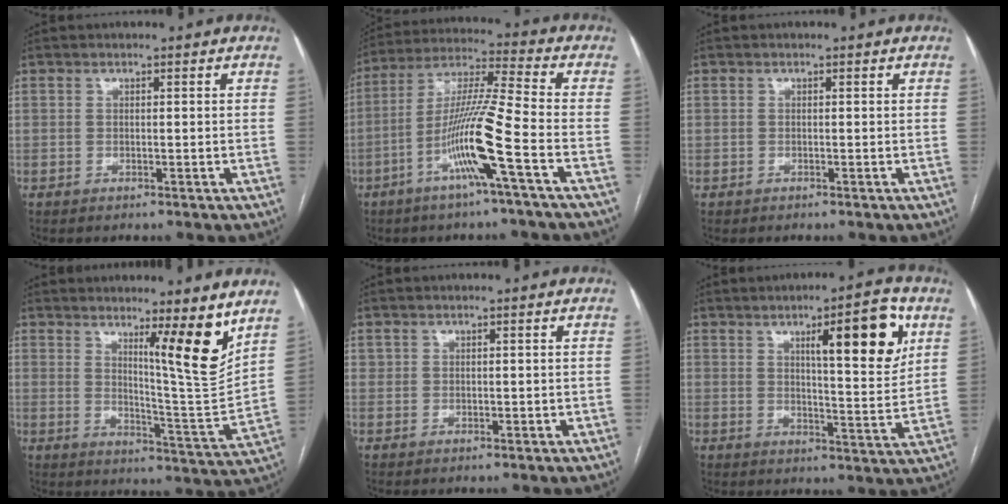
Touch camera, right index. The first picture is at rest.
{"total": 12.7, "force": [-5.1, -1.2, 11.6], "torque": [-0.224, 0.003, -0.101]}
{"total": 0.0}
{"total": 10.2, "force": [6.4, -0.6, 7.9], "torque": [-0.112, -0.029, 0.101]}
{"total": 1.1, "force": [0.3, 0.9, 0.5], "torque": [-0.011, 0.004, 0.010]}
{"total": 12.3, "force": [5.4, 1.9, 10.9], "torque": [-0.150, 0.000, 0.073]}